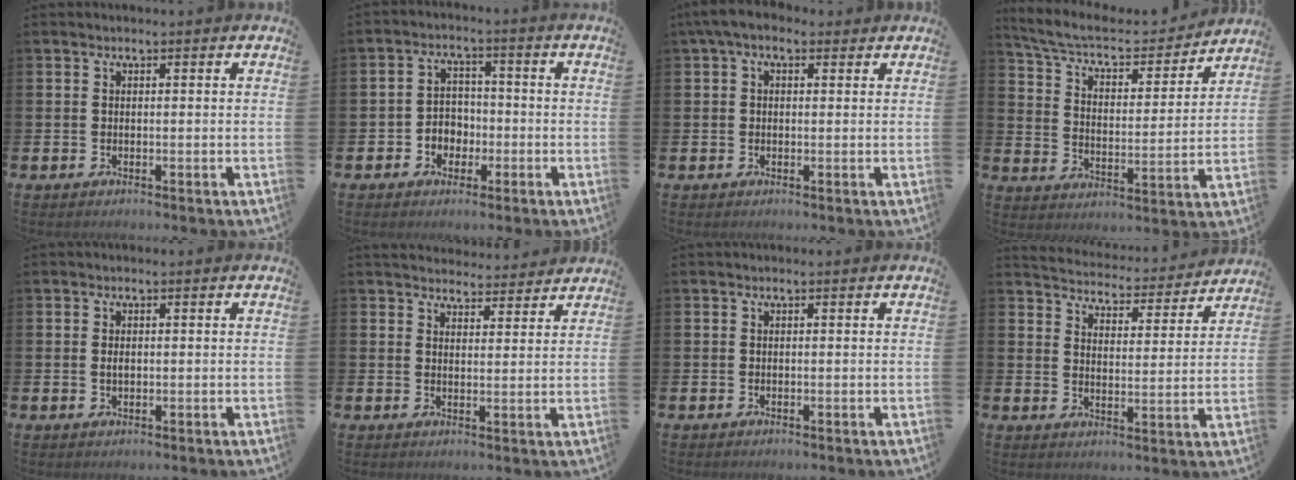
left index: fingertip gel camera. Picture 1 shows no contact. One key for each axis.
{"total": 3.4, "fx": -1.2, "fy": 3.0, "fz": 1.0, "tx": -0.029, "ty": 0.004, "tz": -0.030}
{"total": 3.8, "fx": 2.5, "fy": 1.9, "fz": 2.1, "tx": -0.057, "ty": 0.008, "tz": 0.046}
{"total": 7.7, "fx": 6.9, "fy": 2.1, "fz": 2.6, "tx": -0.082, "ty": -0.050, "tz": 0.114}
{"total": 0.9, "fx": 0.1, "fy": 0.5, "fz": 0.7, "tx": -0.015, "ty": 0.004, "tz": 0.001}
{"total": 4.0, "fx": 3.9, "fy": 0.9, "fz": -0.1, "tx": 0.000, "ty": -0.025, "tz": 0.069}
{"total": 0.0}
{"total": 4.8, "fx": 4.8, "fy": 0.6, "fz": 0.1, "tx": -0.025, "ty": -0.043, "tz": 0.080}